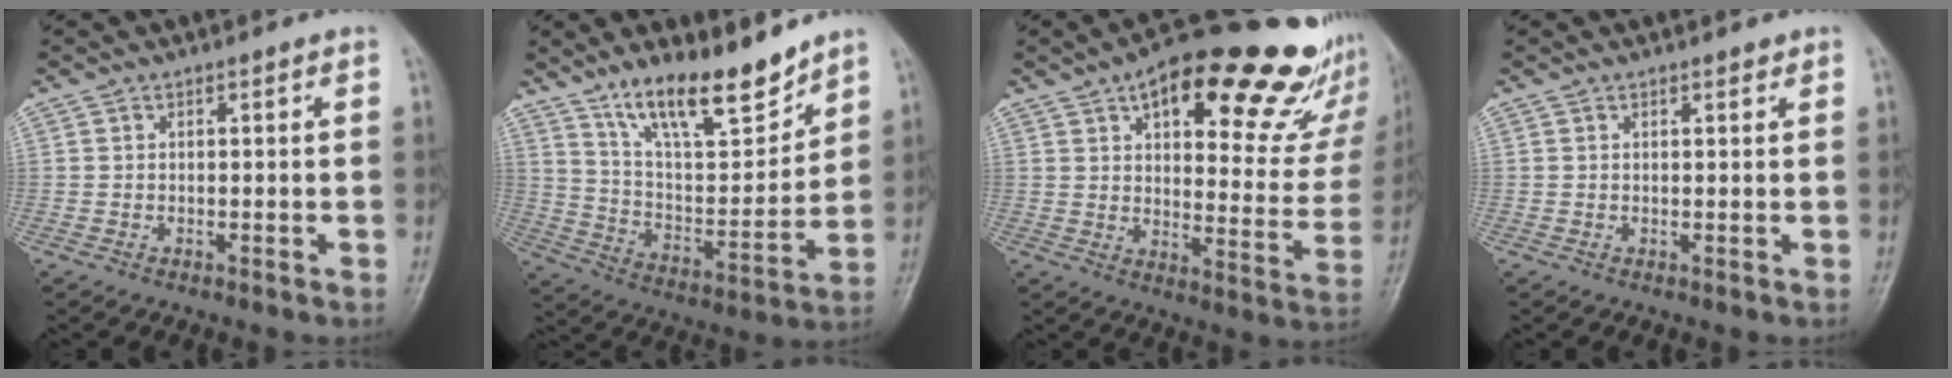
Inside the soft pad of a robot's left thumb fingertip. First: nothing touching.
{"total": 15.9, "force": [12.2, 4.6, 9.1], "torque": [-0.120, -0.080, 0.221]}
{"total": 27.4, "force": [17.0, 10.2, 19.0], "torque": [-0.220, -0.052, 0.227]}
{"total": 0.9, "force": [0.7, 0.3, 0.4], "torque": [-0.006, -0.004, 0.008]}